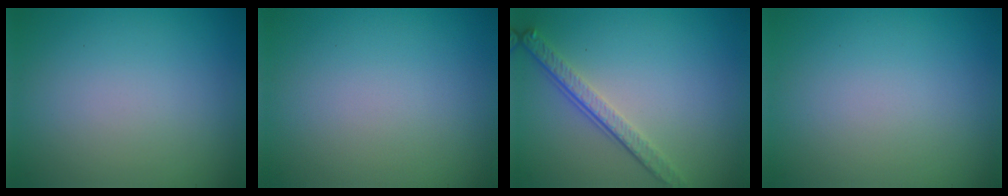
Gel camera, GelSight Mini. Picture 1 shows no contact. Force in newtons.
{"total": 0.0}
{"total": 3.8, "press": 2.8, "slide": 2.6}
{"total": 0.0}